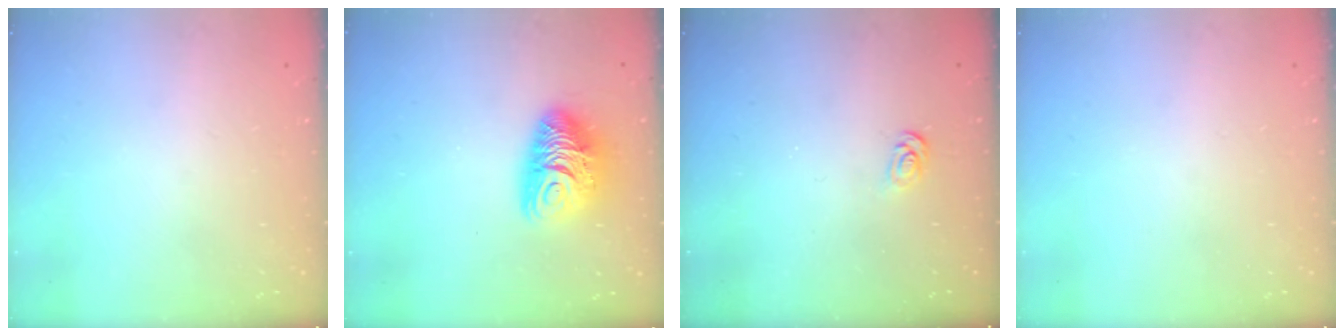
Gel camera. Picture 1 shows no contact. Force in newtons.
{"total": 10.7, "press": 10.6, "slide": 1.1}
{"total": 2.5, "press": 2.5, "slide": 0.3}
{"total": 0.0}